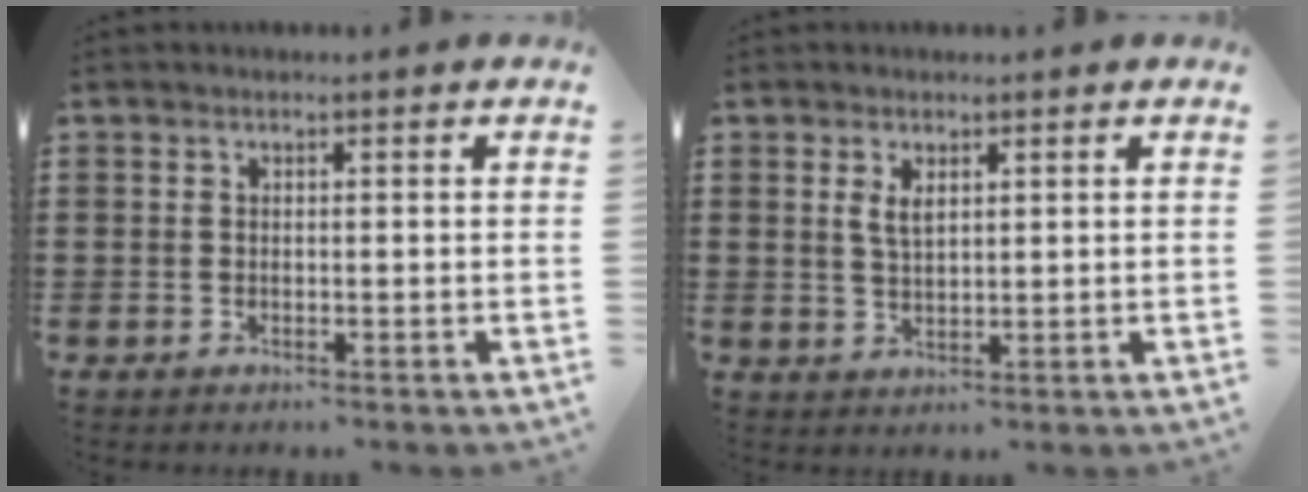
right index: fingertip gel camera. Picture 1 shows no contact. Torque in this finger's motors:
{"motor_torque": [0.03, 0.02, 0.10, 0.03]}